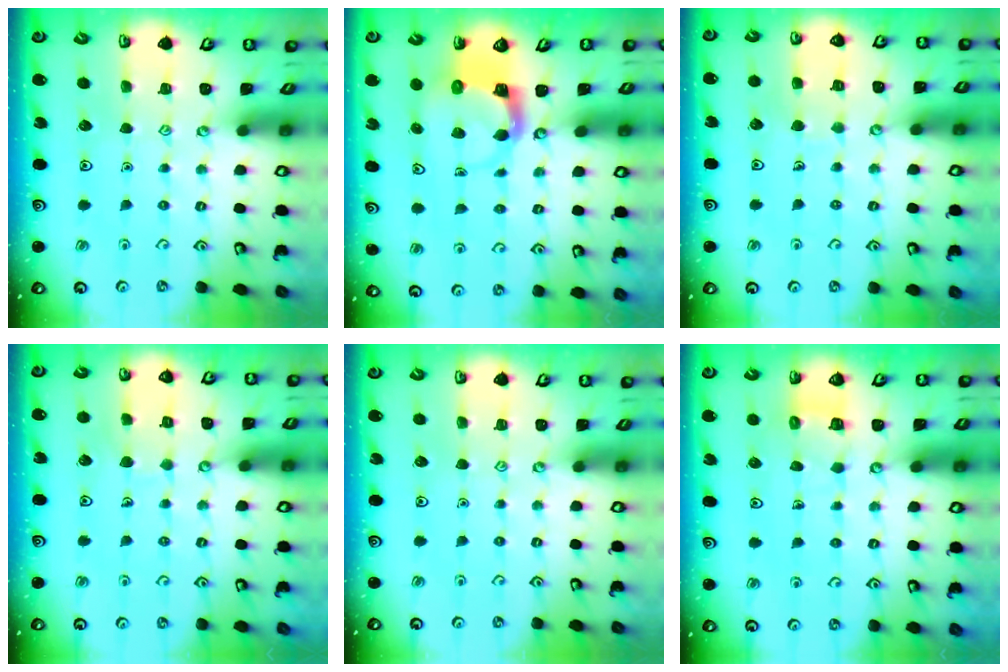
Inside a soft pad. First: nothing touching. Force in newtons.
{"total": 3.7, "press": 3.6, "slide": 0.7}
{"total": 3.7, "press": 3.7, "slide": 0.2}
{"total": 4.4, "press": 4.3, "slide": 0.3}
{"total": 0.0}
{"total": 4.7, "press": 4.7, "slide": 0.4}